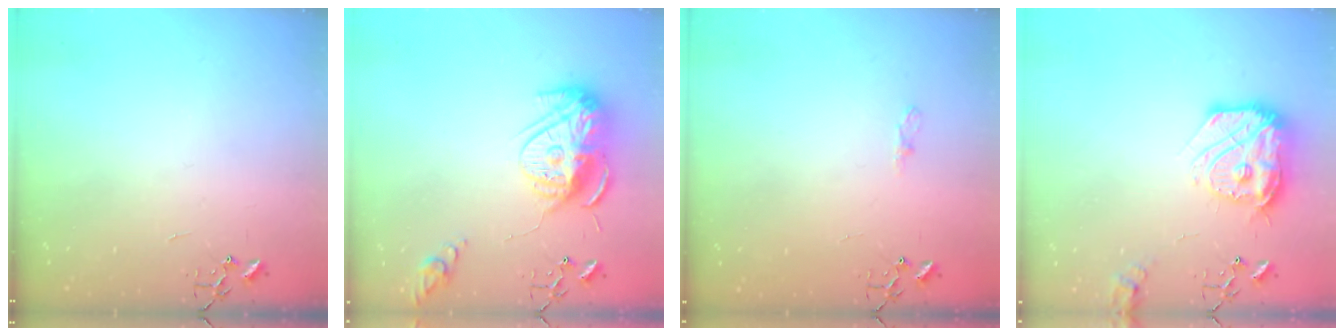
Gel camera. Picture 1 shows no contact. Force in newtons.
{"total": 16.0, "press": 16.0, "slide": 1.5}
{"total": 5.0, "press": 4.9, "slide": 0.6}
{"total": 18.7, "press": 18.6, "slide": 1.8}